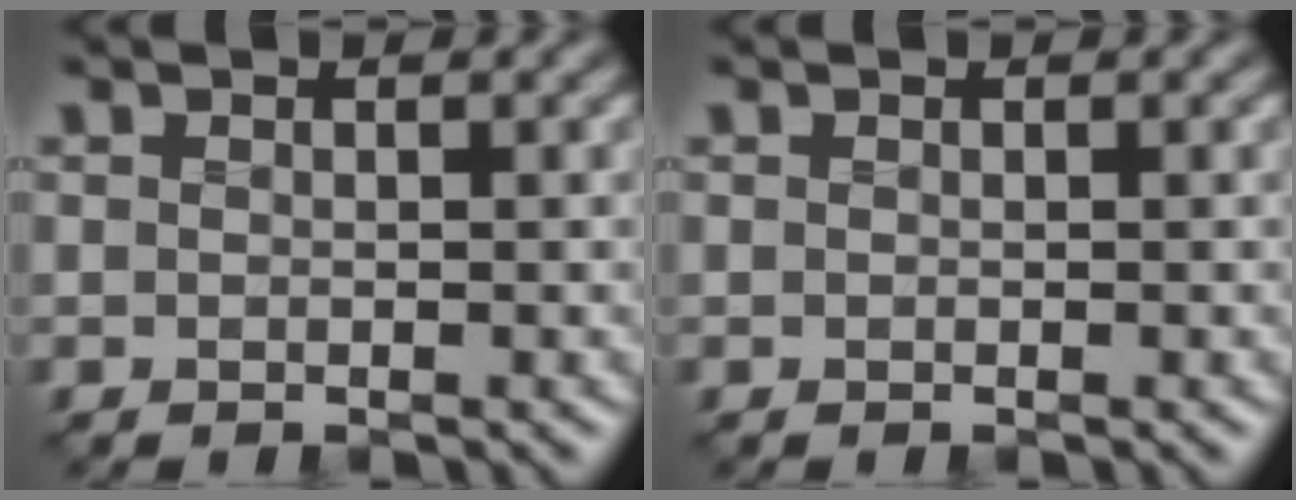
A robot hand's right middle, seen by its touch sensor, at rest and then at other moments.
{"total": 0.0}